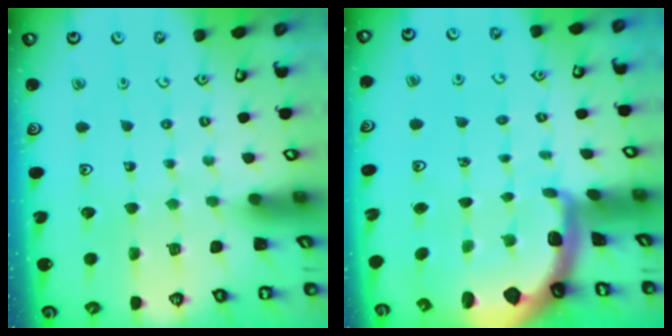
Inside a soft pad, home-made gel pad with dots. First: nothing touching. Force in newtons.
{"total": 1.7, "press": 1.7, "slide": 0.4}